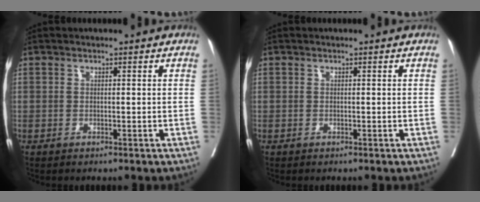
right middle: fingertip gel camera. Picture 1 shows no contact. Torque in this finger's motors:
{"motor_torque": [0.19, -0.16, 0.00, 0.00]}